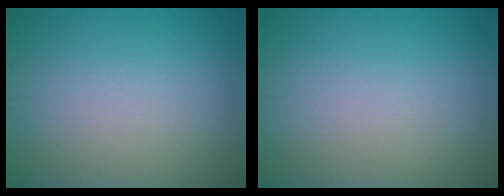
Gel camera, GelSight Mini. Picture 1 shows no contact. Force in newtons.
{"total": 0.0}